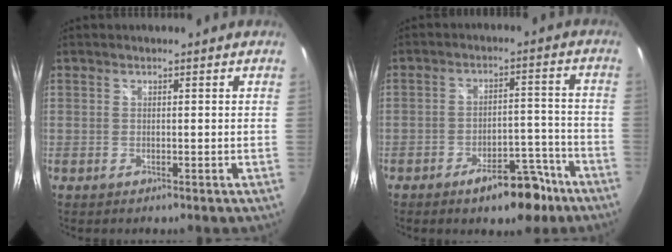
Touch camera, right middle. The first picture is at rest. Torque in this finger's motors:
{"motor_torque": [1.02, -1.11, 0.32, 0.05]}